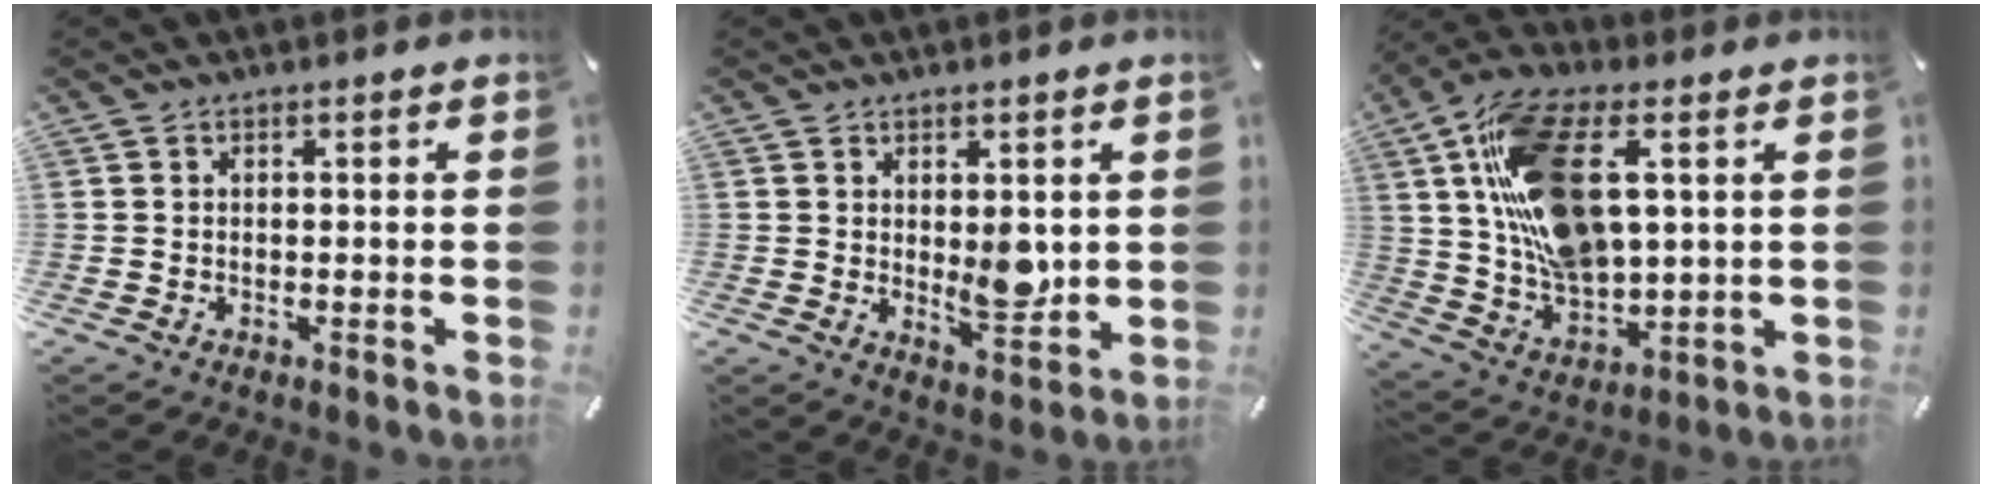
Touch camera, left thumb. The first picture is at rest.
{"total": 7.8, "force": [1.1, 4.1, 6.6], "torque": [-0.092, -0.018, 0.016]}
{"total": 19.8, "force": [6.0, 10.8, 15.4], "torque": [-0.319, -0.009, 0.107]}